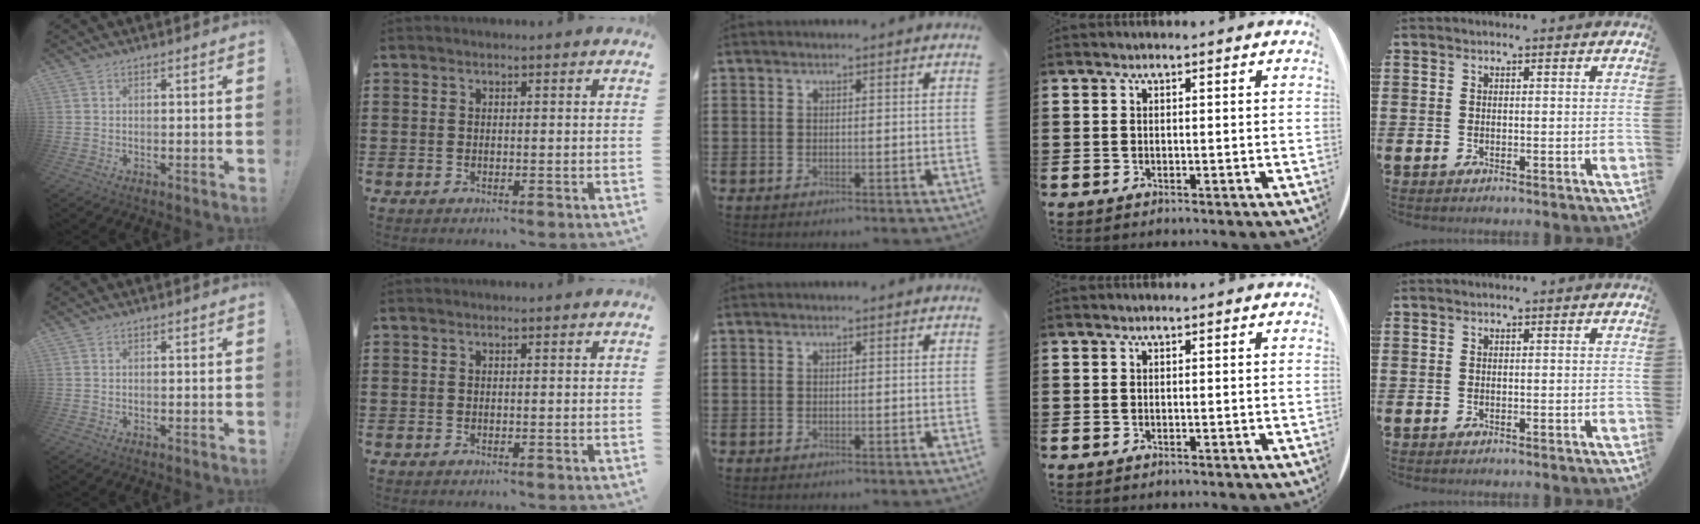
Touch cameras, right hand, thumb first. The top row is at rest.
{}